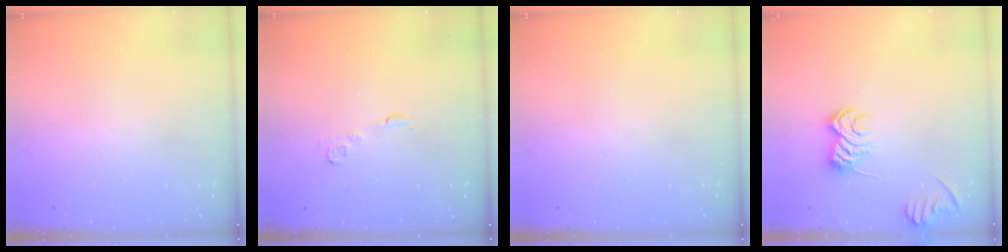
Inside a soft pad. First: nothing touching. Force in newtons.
{"total": 5.7, "press": 5.7, "slide": 0.7}
{"total": 0.0}
{"total": 8.2, "press": 8.2, "slide": 1.1}